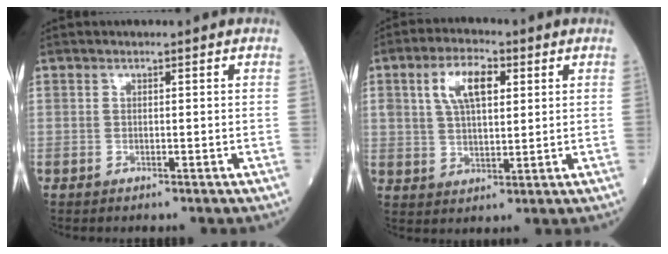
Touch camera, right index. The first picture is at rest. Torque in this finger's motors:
{"motor_torque": [0.18, 0.09, 0.20, 0.07]}